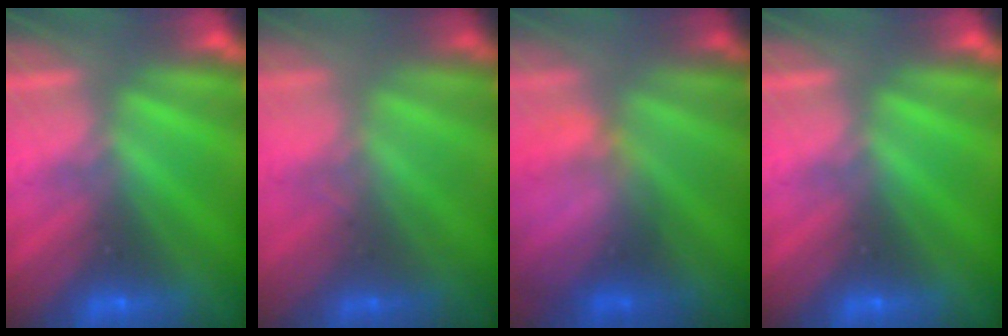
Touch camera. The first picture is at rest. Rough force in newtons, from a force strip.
{"total": 1.8}
{"total": 4.5}
{"total": 0.0}